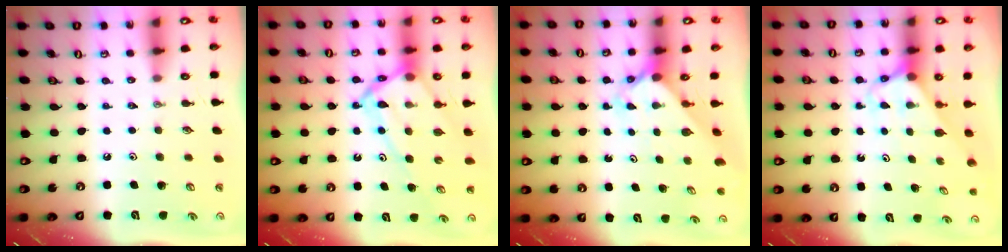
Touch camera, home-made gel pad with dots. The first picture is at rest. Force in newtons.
{"total": 13.2, "press": 13.1, "slide": 1.5}
{"total": 2.4, "press": 2.4, "slide": 0.3}
{"total": 3.0, "press": 3.0, "slide": 0.2}